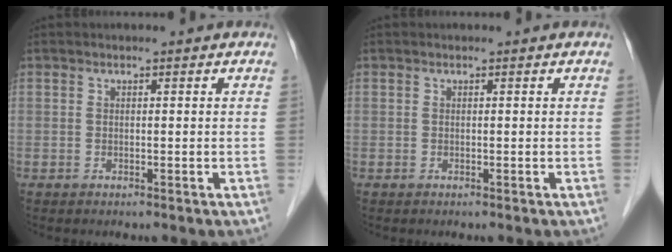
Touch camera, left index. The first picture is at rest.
{"total": 0.0}